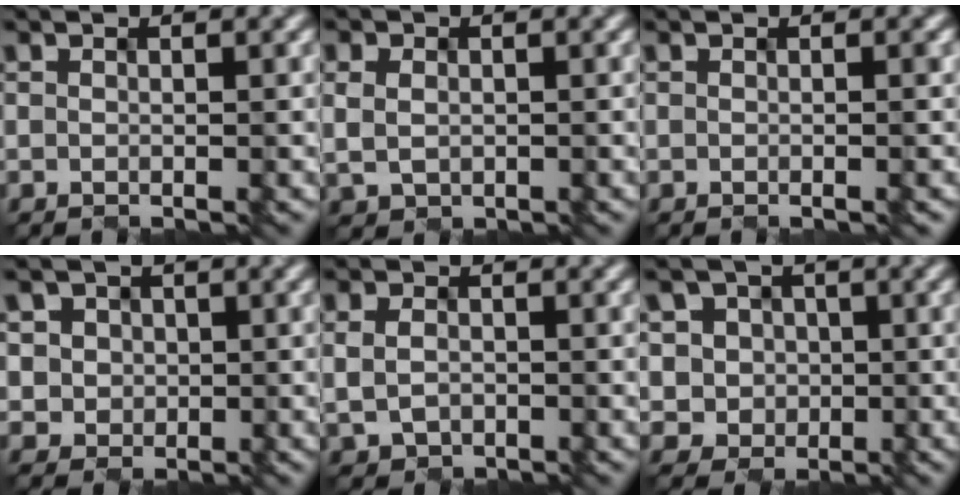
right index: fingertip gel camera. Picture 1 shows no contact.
{"total": 1.6, "force": [-0.3, 1.4, 0.7], "torque": [-0.027, -0.004, 0.007]}
{"total": 1.2, "force": [0.0, 0.5, 1.1], "torque": [-0.007, 0.006, -0.013]}
{"total": 3.2, "force": [0.5, 3.1, 0.5], "torque": [-0.029, 0.010, 0.014]}
{"total": 2.2, "force": [-0.9, 1.8, 0.9], "torque": [-0.019, -0.003, 0.002]}
{"total": 3.2, "force": [-0.3, 3.1, 0.2], "torque": [-0.007, 0.006, -0.003]}